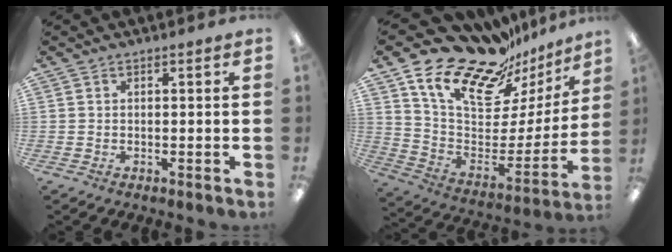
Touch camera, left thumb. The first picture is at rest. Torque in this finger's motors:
{"motor_torque": [0.94, 0.93, 1.33, -1.44, 0.18]}